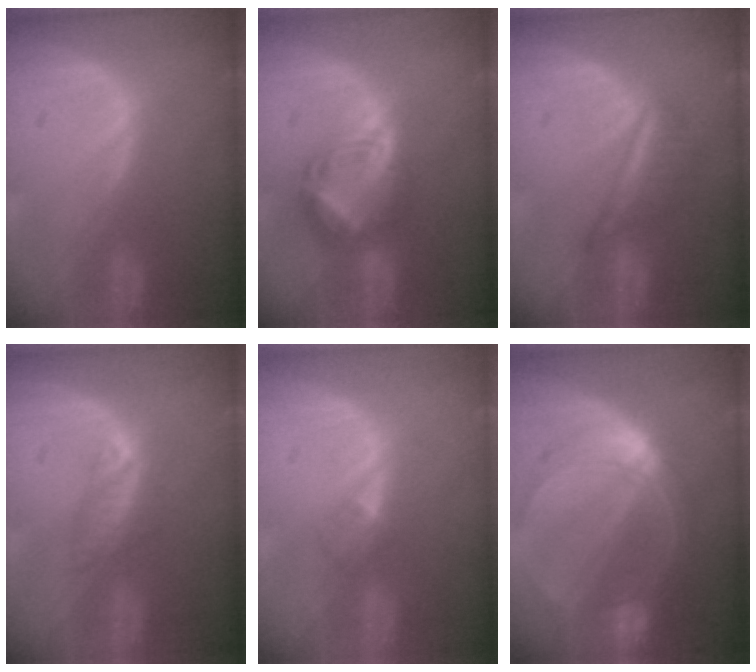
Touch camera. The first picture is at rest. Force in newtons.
{"total": 7.6, "press": 6.7, "slide": 3.6}
{"total": 5.3, "press": 5.2, "slide": 1.1}
{"total": 2.3, "press": 2.1, "slide": 0.8}
{"total": 2.1, "press": 1.8, "slide": 1.0}
{"total": 8.7, "press": 8.7, "slide": 0.6}